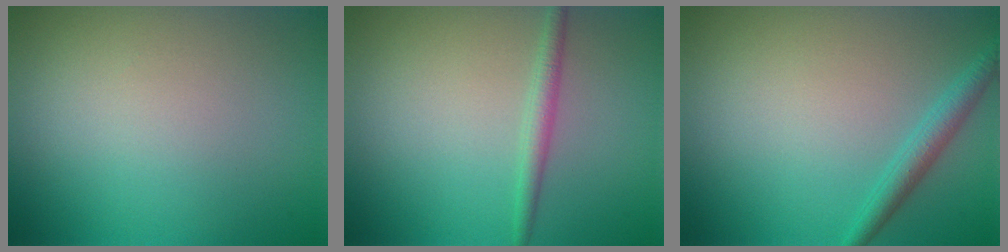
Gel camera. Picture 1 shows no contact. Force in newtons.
{"total": 1.7, "press": 1.7, "slide": 0.1}
{"total": 2.2, "press": 2.2, "slide": 0.1}